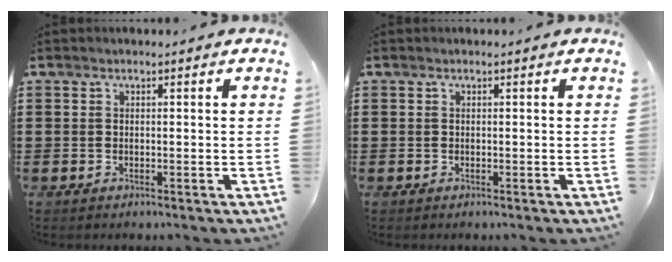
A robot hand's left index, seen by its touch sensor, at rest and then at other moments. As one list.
[{"total": 0.0}]